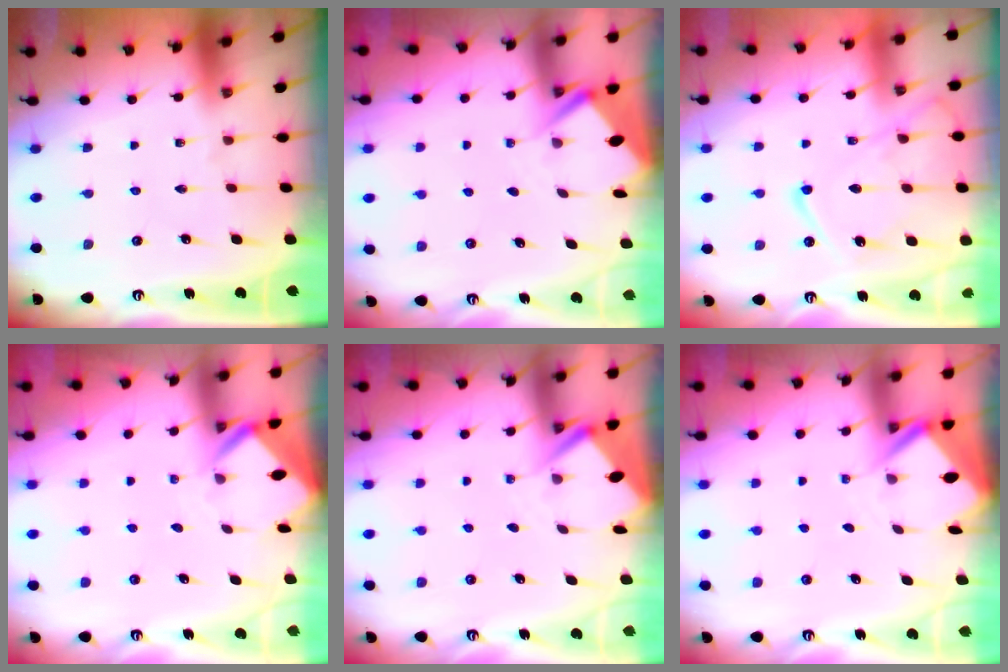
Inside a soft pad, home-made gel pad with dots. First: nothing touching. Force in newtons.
{"total": 3.0, "press": 2.9, "slide": 0.4}
{"total": 12.5, "press": 12.5, "slide": 1.5}
{"total": 2.6, "press": 2.6, "slide": 0.2}
{"total": 3.0, "press": 2.9, "slide": 0.4}
{"total": 3.0, "press": 3.0, "slide": 0.3}